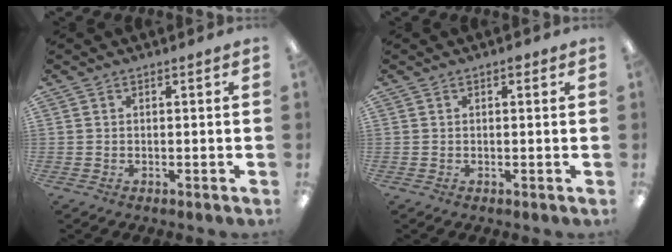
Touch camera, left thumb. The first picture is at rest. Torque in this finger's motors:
{"motor_torque": [0.11, -0.02, -0.08, 0.01, 0.00]}